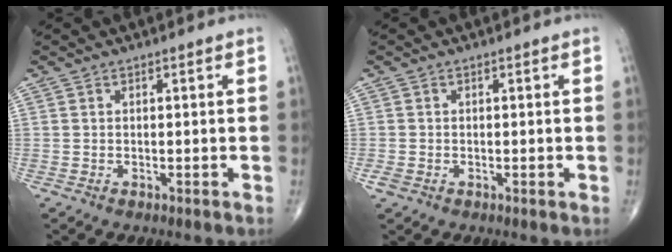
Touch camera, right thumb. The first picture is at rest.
{"total": 1.5, "force": [-0.5, 1.1, 0.9], "torque": [-0.020, -0.002, -0.010]}